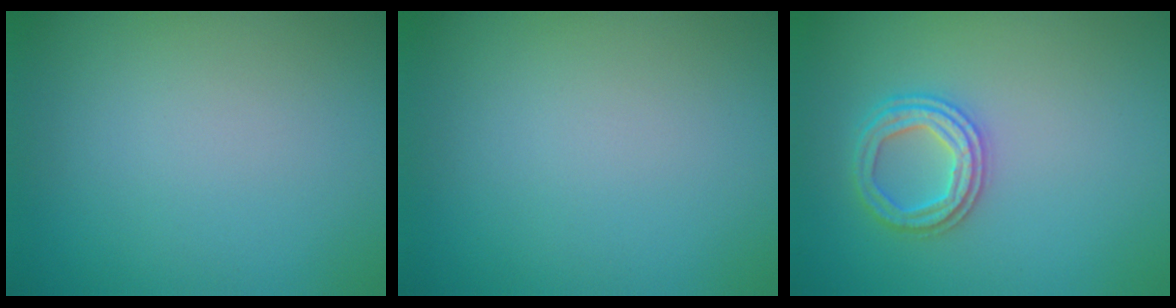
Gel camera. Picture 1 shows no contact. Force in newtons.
{"total": 0.0}
{"total": 2.6, "press": 2.6, "slide": 0.1}